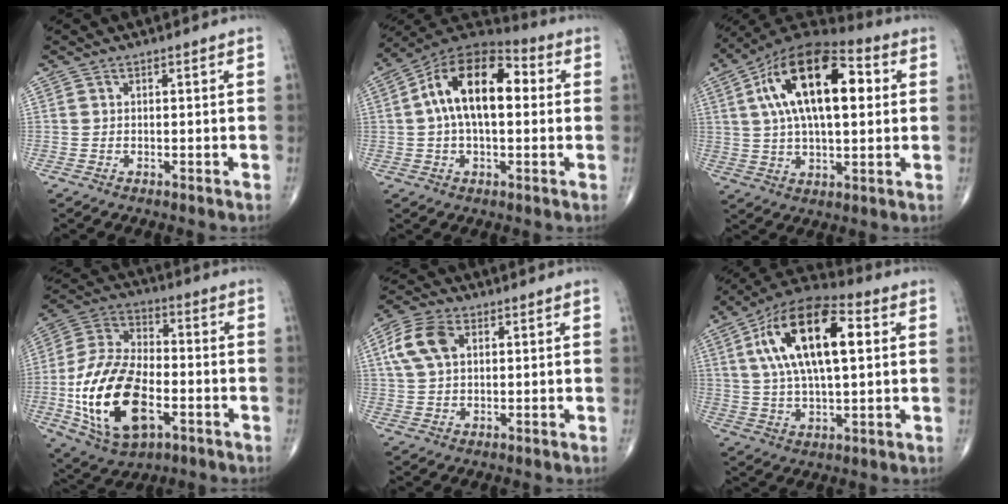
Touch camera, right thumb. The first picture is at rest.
{"total": 16.5, "force": [2.1, 8.9, 13.7], "torque": [-0.222, 0.038, 0.025]}
{"total": 21.8, "force": [5.0, 10.5, 18.5], "torque": [-0.306, 0.019, 0.070]}
{"total": 21.3, "force": [-5.5, 11.7, 17.0], "torque": [-0.319, 0.018, -0.093]}
{"total": 8.3, "force": [2.5, 5.2, 6.0], "torque": [-0.124, 0.010, 0.046]}
{"total": 19.8, "force": [5.0, 8.7, 17.1], "torque": [-0.297, 0.018, 0.077]}